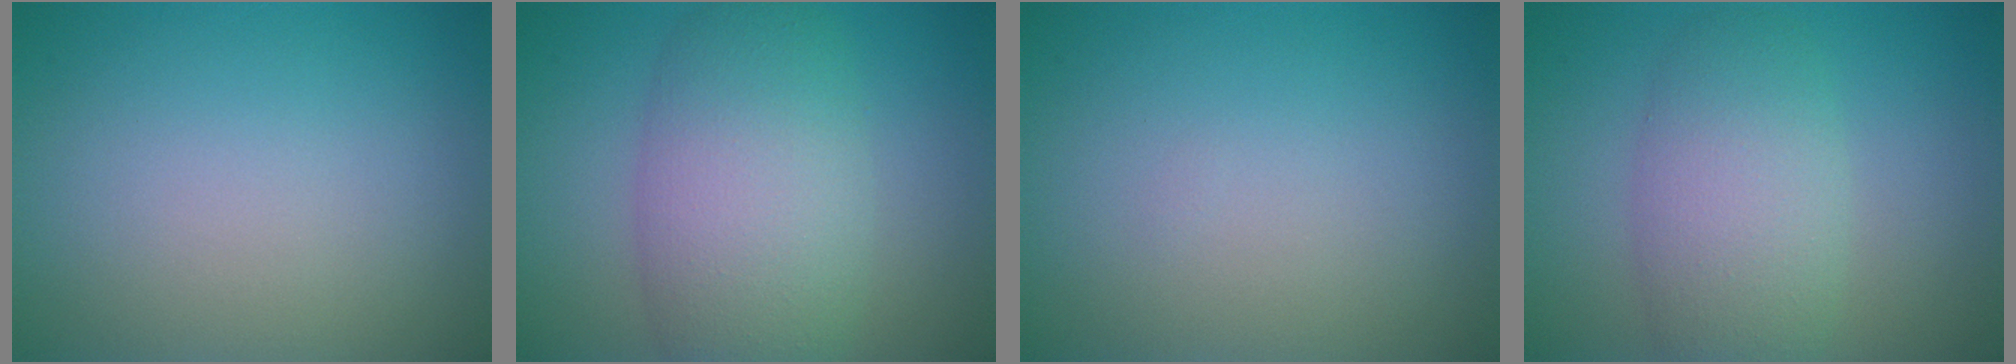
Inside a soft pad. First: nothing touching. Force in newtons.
{"total": 7.6, "press": 7.5, "slide": 0.6}
{"total": 0.0}
{"total": 5.2, "press": 5.2, "slide": 0.1}